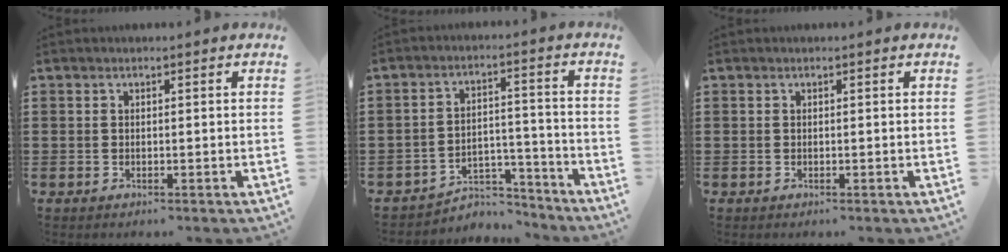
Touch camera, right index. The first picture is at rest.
{"total": 5.0, "force": [-4.5, 1.7, 1.0], "torque": [-0.017, 0.014, -0.091]}
{"total": 0.0}